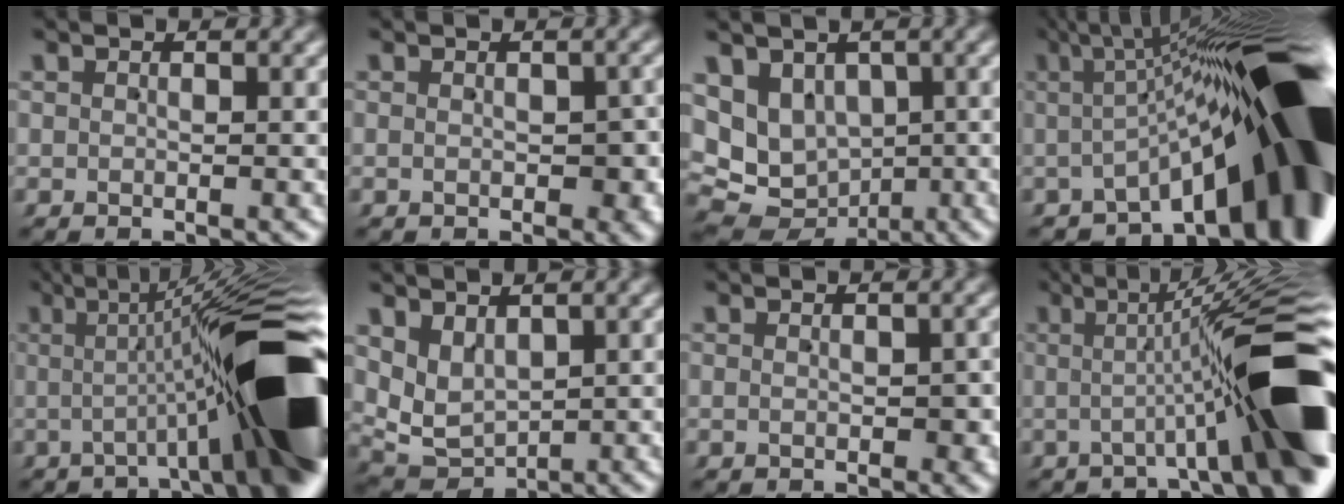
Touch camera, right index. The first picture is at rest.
{"total": 2.0, "force": [-0.7, 1.4, 1.2], "torque": [-0.017, -0.006, -0.007]}
{"total": 12.5, "force": [-2.0, 11.1, 5.4], "torque": [-0.130, -0.053, -0.023]}
{"total": 19.7, "force": [-2.4, 7.5, 18.1], "torque": [-0.216, -0.005, -0.036]}
{"total": 16.6, "force": [-2.5, 3.6, 16.0], "torque": [-0.187, 0.027, -0.048]}
{"total": 6.5, "force": [0.7, 5.8, 2.8], "torque": [-0.076, -0.009, 0.009]}
{"total": 1.1, "force": [-0.4, 0.8, 0.7], "torque": [-0.013, -0.006, -0.002]}
{"total": 12.0, "force": [-1.7, 1.9, 11.8], "torque": [-0.147, 0.024, -0.036]}